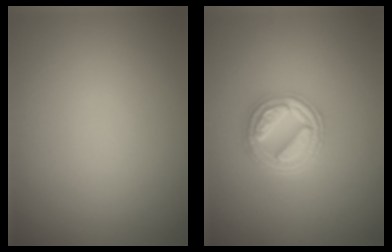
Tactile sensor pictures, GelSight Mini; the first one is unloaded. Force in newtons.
{"total": 4.6, "press": 3.7, "slide": 2.7}